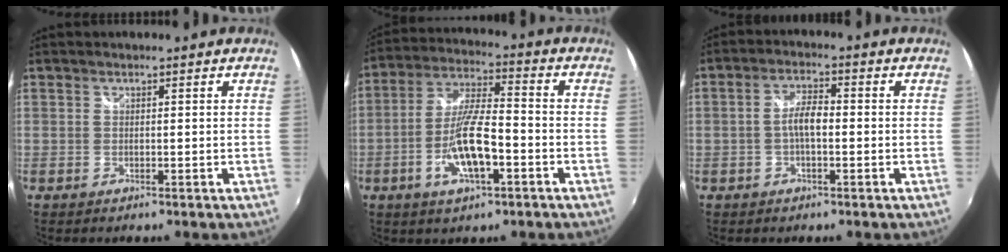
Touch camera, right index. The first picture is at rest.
{"total": 11.7, "force": [-4.4, 3.2, 10.4], "torque": [-0.214, -0.001, -0.079]}
{"total": 3.9, "force": [-0.8, 1.3, 3.6], "torque": [-0.070, 0.009, -0.017]}